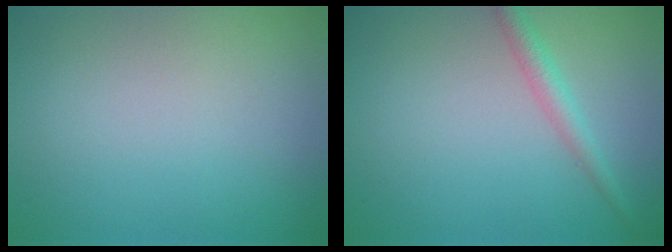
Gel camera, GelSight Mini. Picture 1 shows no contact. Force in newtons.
{"total": 2.0, "press": 2.0, "slide": 0.1}